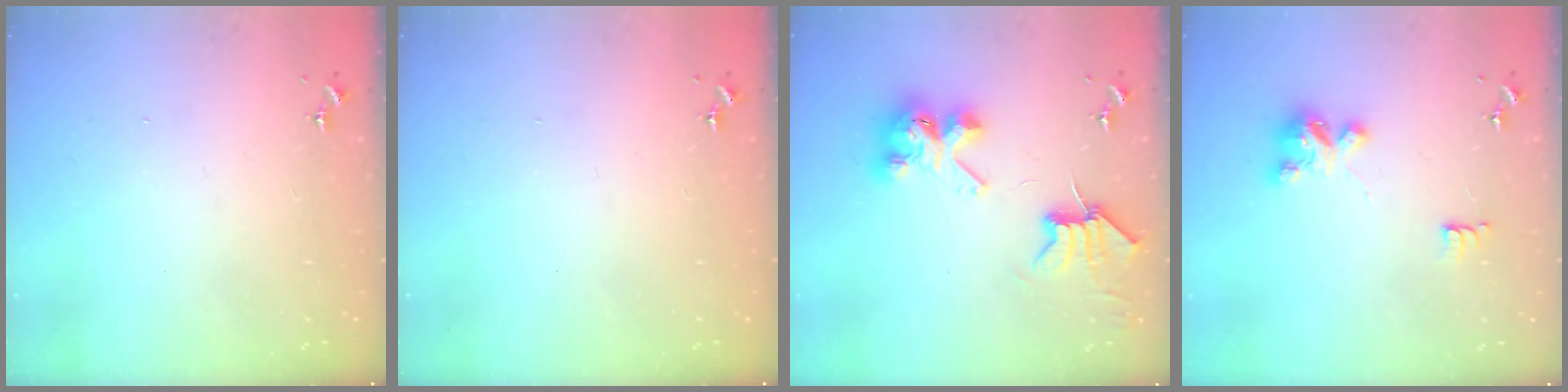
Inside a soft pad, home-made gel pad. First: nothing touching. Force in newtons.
{"total": 0.0}
{"total": 8.9, "press": 8.8, "slide": 0.6}
{"total": 6.6, "press": 6.6, "slide": 0.3}